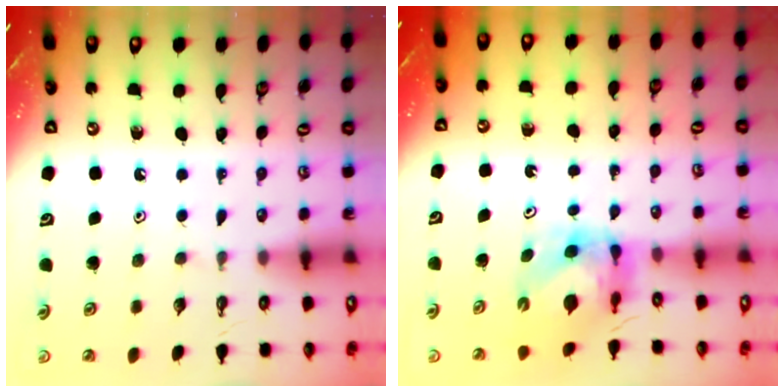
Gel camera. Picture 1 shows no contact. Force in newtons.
{"total": 6.6, "press": 6.5, "slide": 0.8}